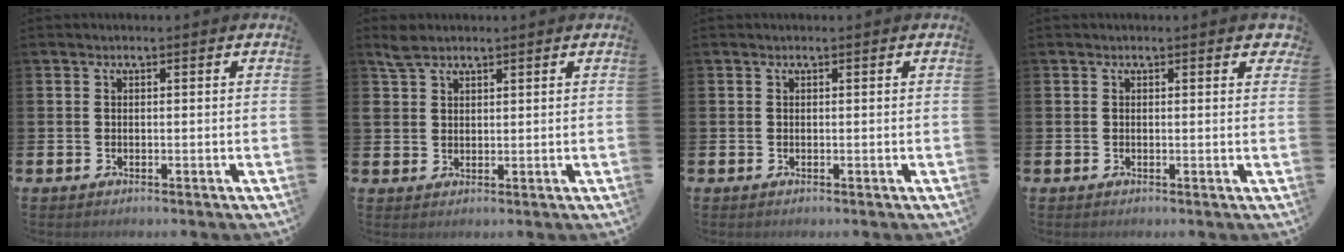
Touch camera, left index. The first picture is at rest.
{"total": 3.4, "force": [2.9, 1.6, 0.6], "torque": [-0.013, -0.002, 0.055]}
{"total": 0.0}
{"total": 0.9, "force": [0.6, 0.3, 0.6], "torque": [-0.005, 0.002, 0.008]}